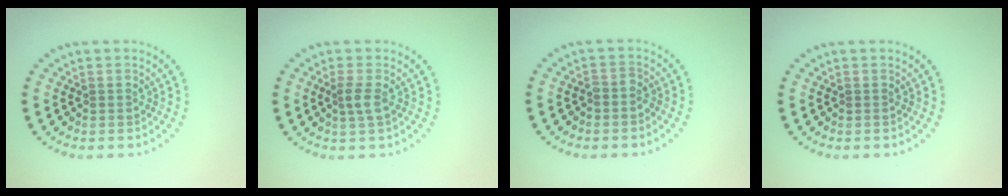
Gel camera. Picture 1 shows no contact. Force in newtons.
{"total": 1.5, "press": 1.3, "slide": 0.7}
{"total": 0.8, "press": 0.6, "slide": 0.6}
{"total": 0.0}